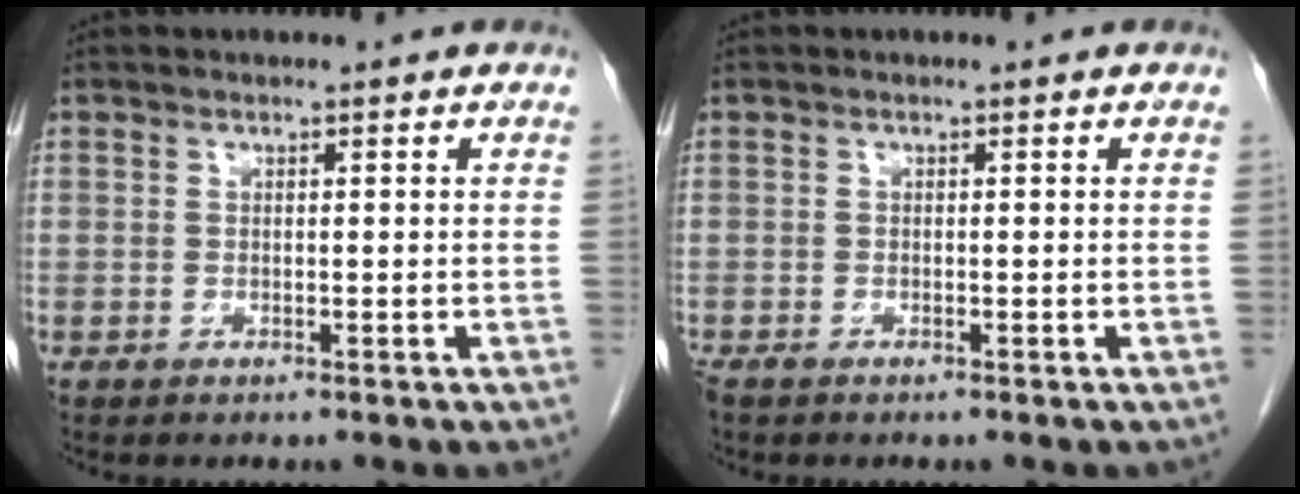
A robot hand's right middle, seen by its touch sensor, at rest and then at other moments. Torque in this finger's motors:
{"motor_torque": [0.21, -0.09, 0.07, 0.02]}